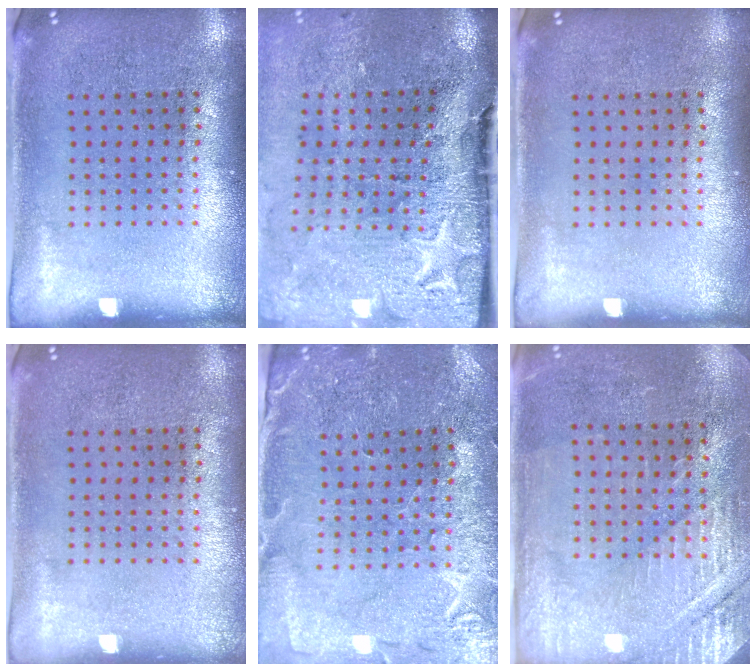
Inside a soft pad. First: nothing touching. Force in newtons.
{"total": 4.8, "press": 3.8, "slide": 2.9}
{"total": 0.0}
{"total": 0.0}
{"total": 1.0, "press": 1.0, "slide": 0.2}
{"total": 2.9, "press": 2.9, "slide": 0.3}